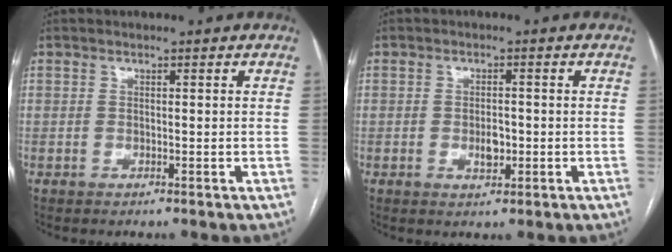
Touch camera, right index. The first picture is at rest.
{"total": 2.7, "force": [-0.5, 1.4, 2.3], "torque": [-0.040, 0.001, -0.003]}